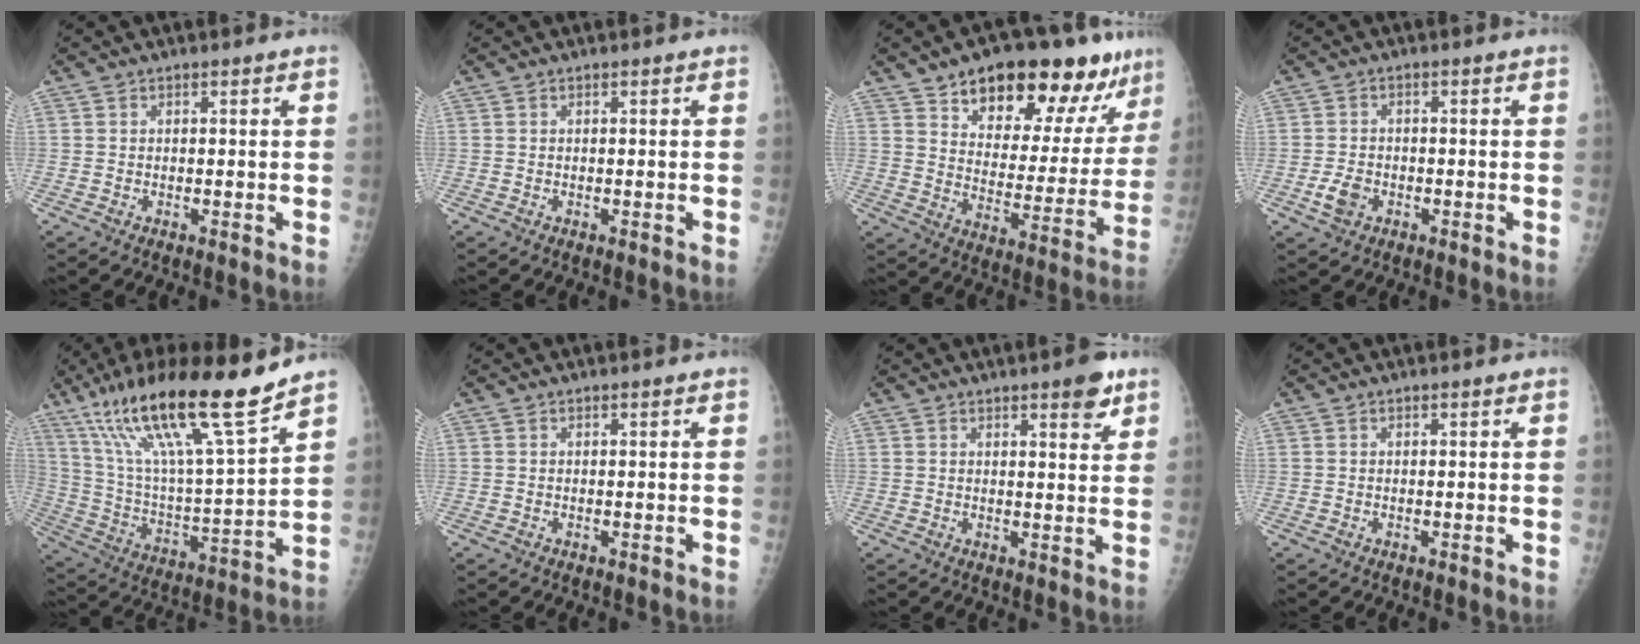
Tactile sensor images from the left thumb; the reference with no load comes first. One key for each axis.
{"total": 0.0}
{"total": 21.2, "fx": 14.0, "fy": 9.3, "fz": 12.9, "tx": -0.133, "ty": -0.057, "tz": 0.211}
{"total": 3.7, "fx": -1.5, "fy": 2.6, "fz": 2.1, "tx": -0.039, "ty": 0.006, "tz": -0.025}
{"total": 23.3, "fx": 15.9, "fy": 2.7, "fz": 16.8, "tx": -0.283, "ty": -0.057, "tz": 0.288}
{"total": 0.0}
{"total": 4.7, "fx": 2.9, "fy": 1.3, "fz": 3.4, "tx": -0.035, "ty": -0.015, "tz": 0.035}
{"total": 0.0}